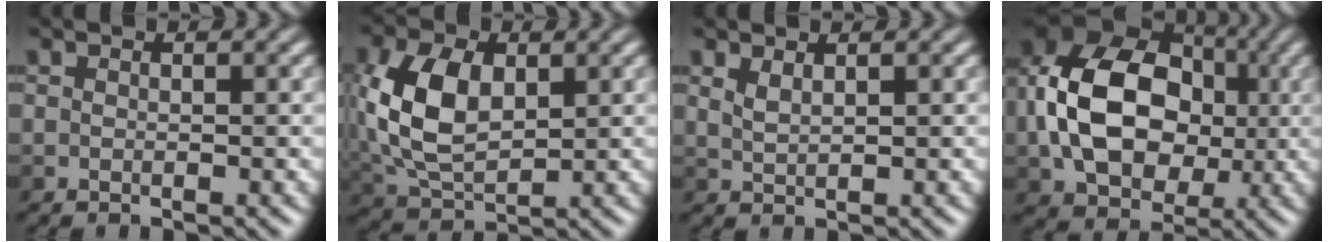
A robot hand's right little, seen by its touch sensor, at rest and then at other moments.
{"total": 8.1, "force": [1.3, 5.2, 6.1], "torque": [-0.146, 0.005, 0.027]}
{"total": 1.2, "force": [0.9, 0.4, 0.7], "torque": [-0.019, -0.001, 0.020]}
{"total": 13.6, "force": [-0.3, 9.9, 9.4], "torque": [-0.194, 0.011, -0.006]}